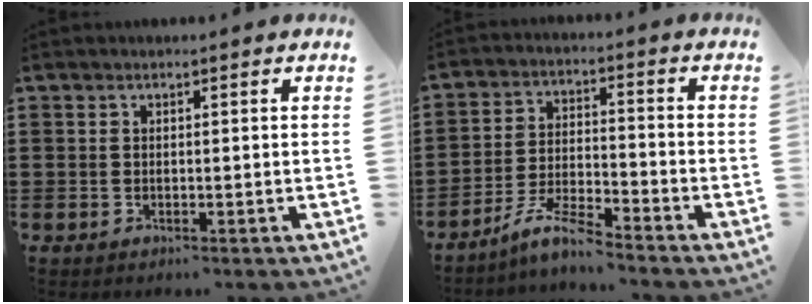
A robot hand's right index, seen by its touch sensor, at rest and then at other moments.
{"total": 6.4, "force": [-5.6, 0.4, 3.0], "torque": [-0.077, -0.007, -0.113]}